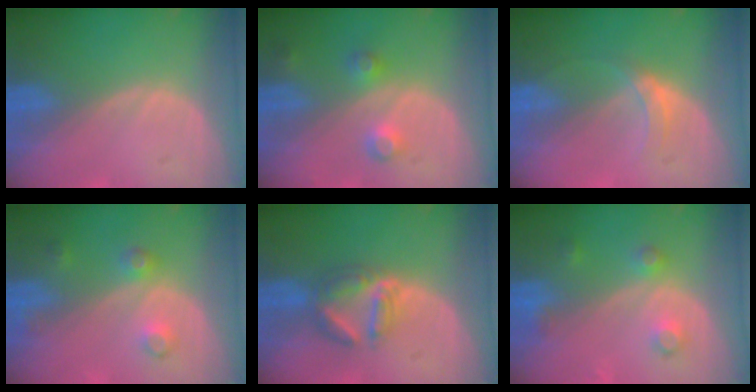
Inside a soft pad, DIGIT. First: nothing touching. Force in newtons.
{"total": 3.7, "press": 3.5, "slide": 1.2}
{"total": 3.2, "press": 2.8, "slide": 1.6}
{"total": 3.5, "press": 3.2, "slide": 1.4}
{"total": 5.8, "press": 5.5, "slide": 1.9}
{"total": 3.8, "press": 3.5, "slide": 1.4}